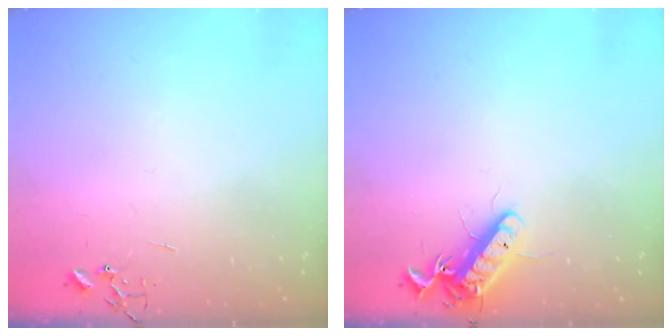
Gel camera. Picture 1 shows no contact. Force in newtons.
{"total": 12.9, "press": 12.6, "slide": 2.5}